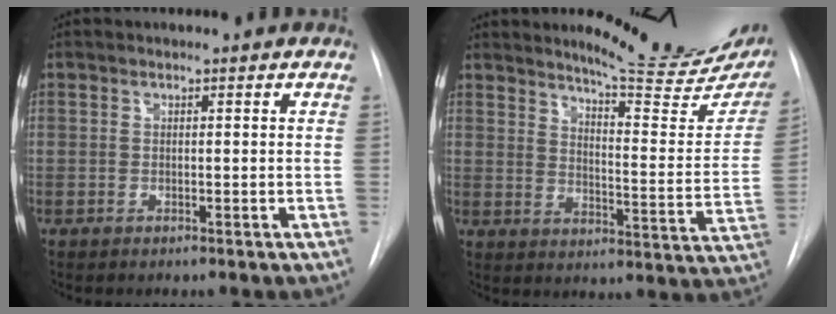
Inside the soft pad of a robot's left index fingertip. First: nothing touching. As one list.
[{"total": 18.1, "force": [16.1, 1.8, 8.0], "torque": [-0.103, -0.082, 0.198]}]